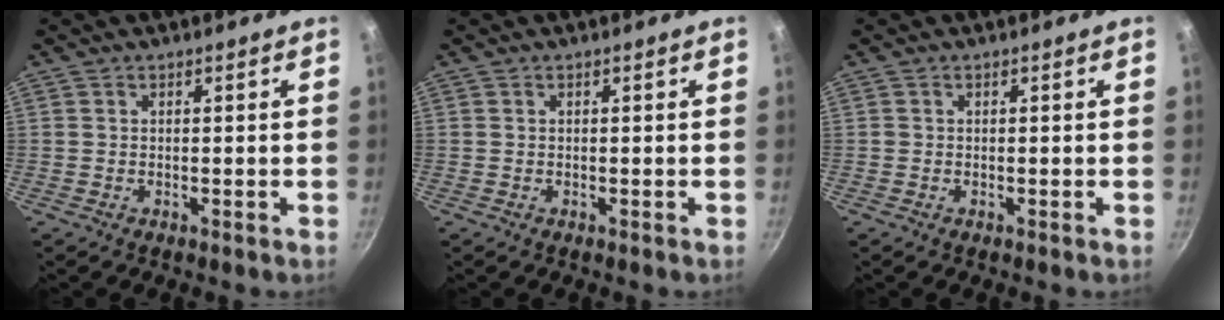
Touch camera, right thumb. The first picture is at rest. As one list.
[{"total": 0.0}, {"total": 0.0}]